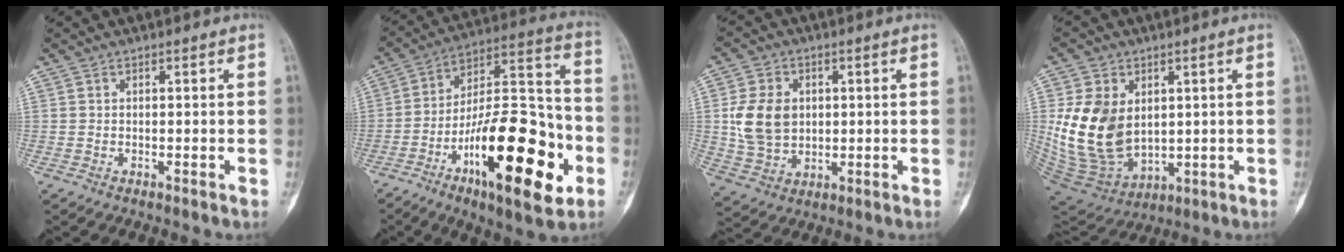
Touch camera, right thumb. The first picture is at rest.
{"total": 27.5, "force": [-10.4, 10.0, 23.4], "torque": [-0.365, 0.052, -0.160]}
{"total": 10.5, "force": [1.2, 8.0, 6.7], "torque": [-0.108, -0.005, 0.031]}
{"total": 15.9, "force": [2.1, 11.3, 11.1], "torque": [-0.186, -0.020, 0.064]}